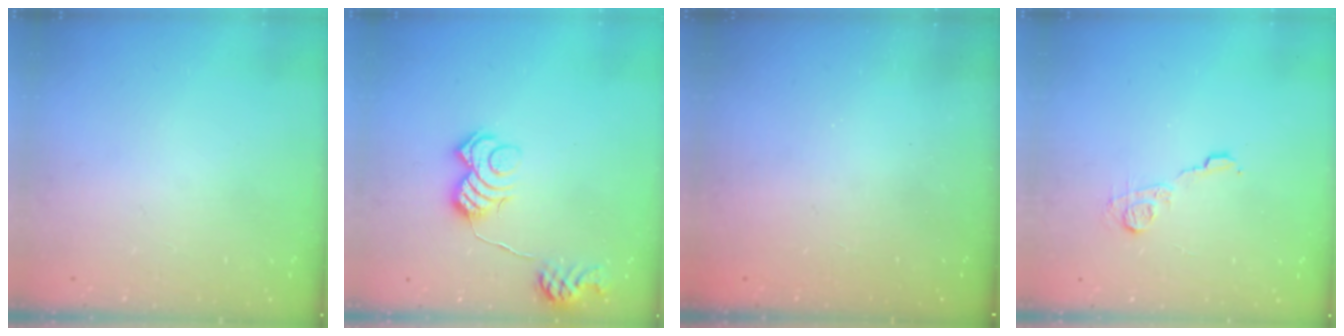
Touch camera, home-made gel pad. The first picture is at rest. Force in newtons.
{"total": 11.1, "press": 11.0, "slide": 0.7}
{"total": 2.5, "press": 2.4, "slide": 0.8}
{"total": 7.3, "press": 7.2, "slide": 0.4}